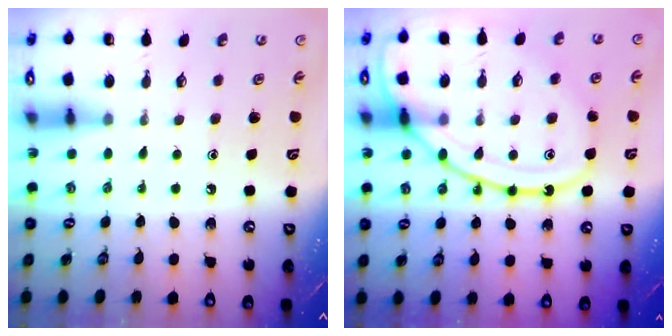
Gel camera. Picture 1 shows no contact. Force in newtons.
{"total": 19.3, "press": 19.2, "slide": 1.6}